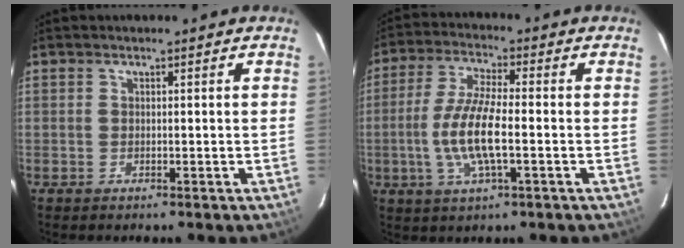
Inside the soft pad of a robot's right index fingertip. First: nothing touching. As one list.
[{"total": 10.4, "force": [-2.1, 2.4, 9.9], "torque": [-0.203, -0.005, -0.042]}]